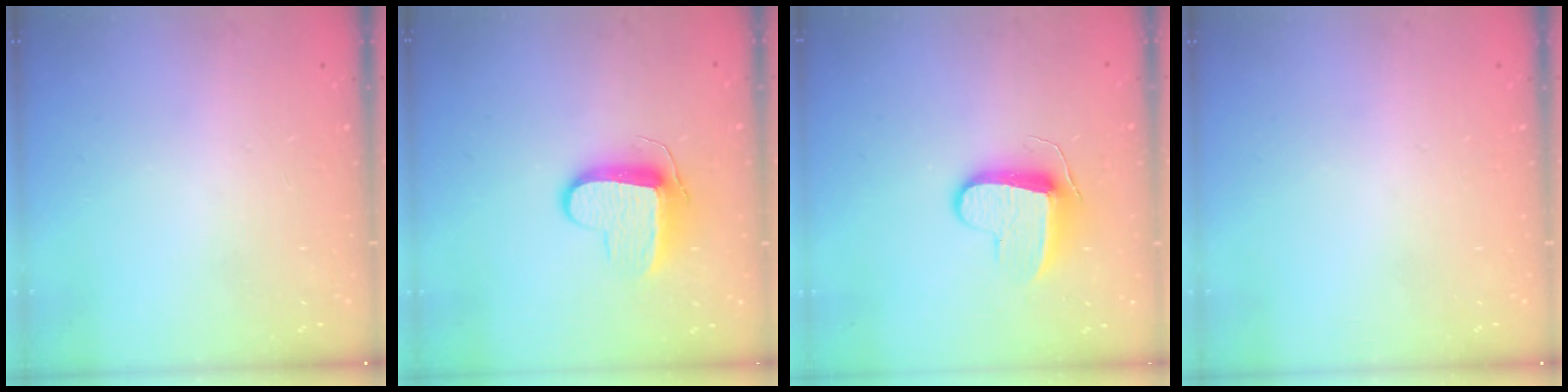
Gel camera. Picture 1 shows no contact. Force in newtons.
{"total": 10.0, "press": 10.0, "slide": 0.2}
{"total": 9.5, "press": 9.5, "slide": 0.1}
{"total": 0.0}